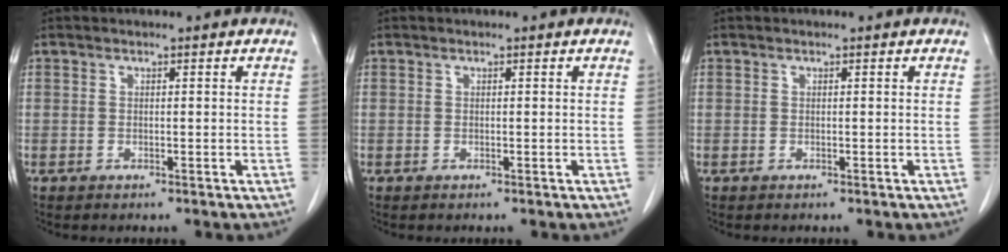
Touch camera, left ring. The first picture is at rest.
{"total": 0.0}
{"total": 0.0}